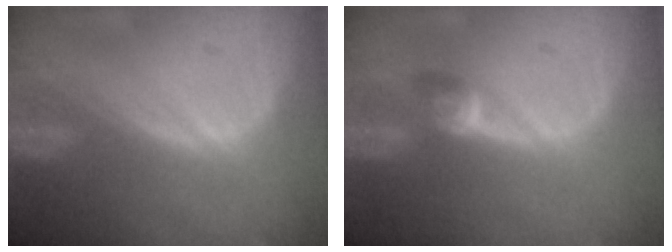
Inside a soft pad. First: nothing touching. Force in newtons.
{"total": 2.9, "press": 2.5, "slide": 1.4}